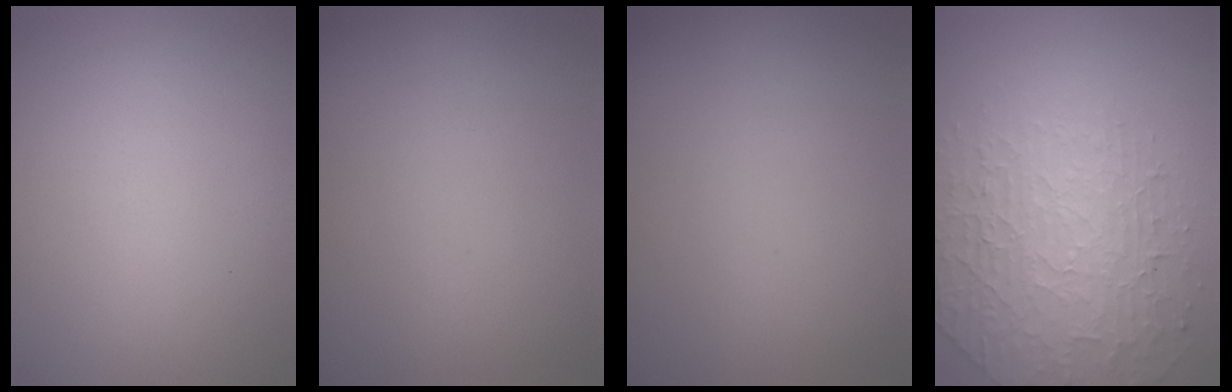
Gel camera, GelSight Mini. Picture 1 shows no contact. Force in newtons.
{"total": 0.0}
{"total": 0.0}
{"total": 4.0, "press": 4.0, "slide": 0.4}